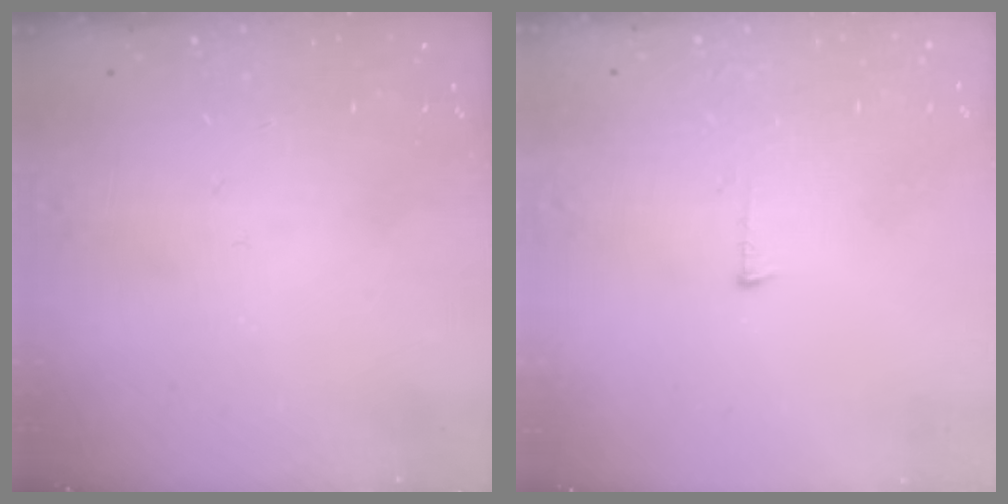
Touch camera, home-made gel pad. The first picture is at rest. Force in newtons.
{"total": 3.0, "press": 3.0, "slide": 0.3}